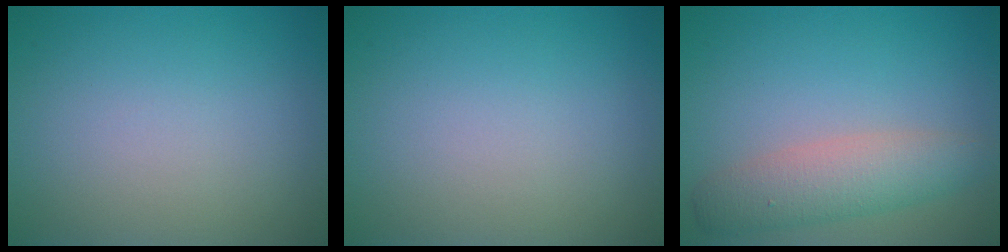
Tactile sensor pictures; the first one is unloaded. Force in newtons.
{"total": 0.0}
{"total": 4.1, "press": 4.1, "slide": 0.2}